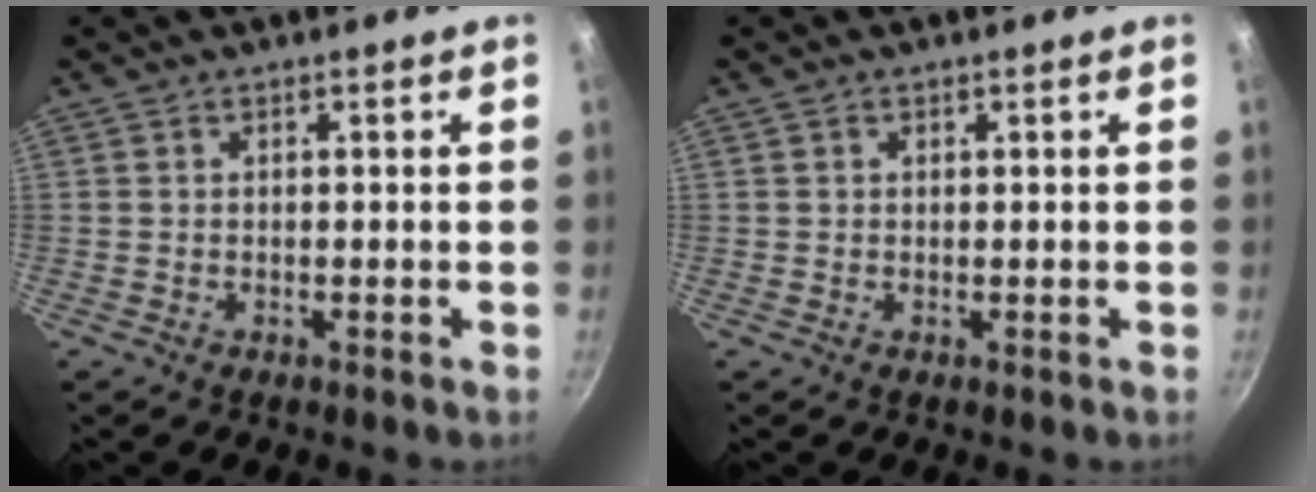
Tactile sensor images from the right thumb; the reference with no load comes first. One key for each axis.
{"total": 0.7, "fx": 0.4, "fy": 0.6, "fz": 0.2, "tx": 0.000, "ty": 0.002, "tz": 0.005}